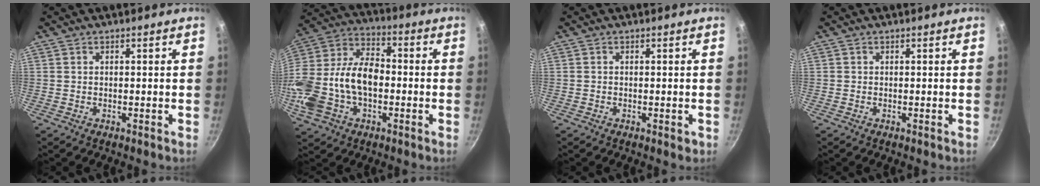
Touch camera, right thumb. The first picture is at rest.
{"total": 21.5, "force": [-2.8, 14.1, 15.9], "torque": [-0.307, 0.049, -0.057]}
{"total": 1.0, "force": [-0.4, 0.5, 0.7], "torque": [-0.008, 0.002, -0.007]}
{"total": 0.0}